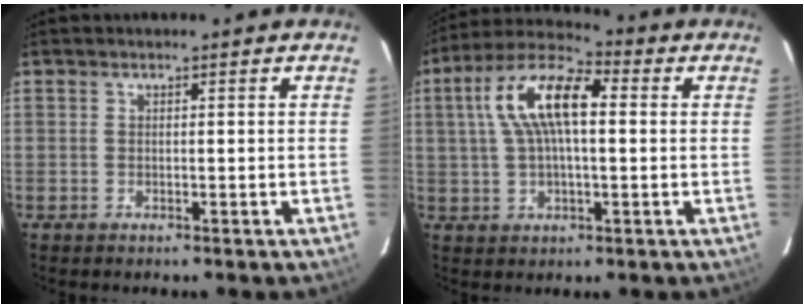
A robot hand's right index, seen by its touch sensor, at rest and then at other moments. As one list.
[{"total": 13.6, "force": [2.5, 5.6, 12.2], "torque": [-0.235, 0.030, 0.037]}]